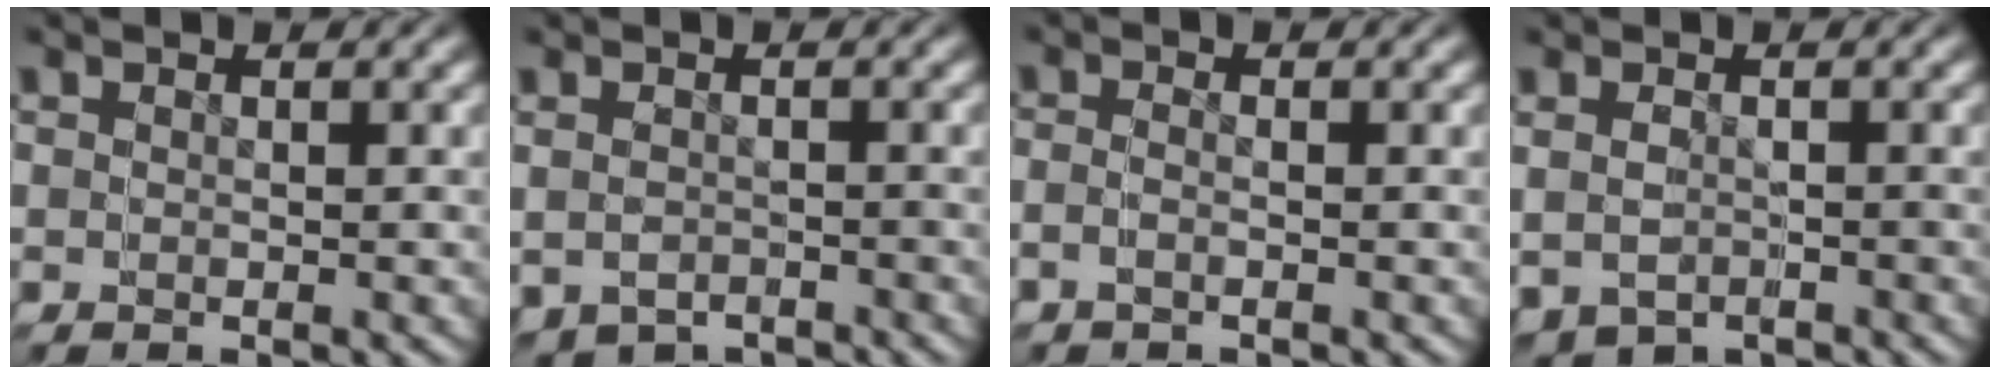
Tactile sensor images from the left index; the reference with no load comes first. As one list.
[{"total": 1.3, "force": [-1.0, -0.5, -0.7], "torque": [0.000, -0.008, -0.010]}, {"total": 3.3, "force": [-2.0, -2.6, -0.6], "torque": [0.006, 0.000, -0.032]}, {"total": 1.0, "force": [-1.0, -0.2, -0.1], "torque": [-0.003, -0.007, -0.010]}]